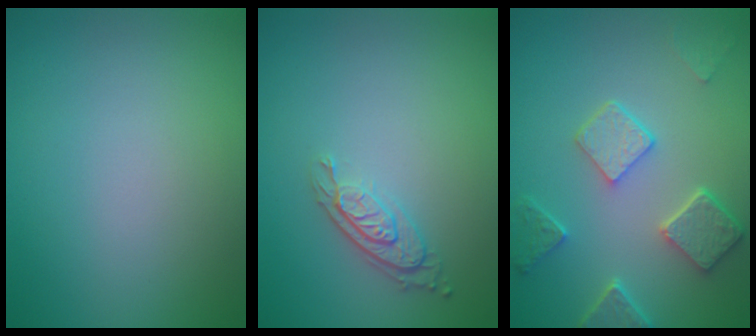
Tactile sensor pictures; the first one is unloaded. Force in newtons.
{"total": 2.9, "press": 2.2, "slide": 1.9}
{"total": 4.7, "press": 3.7, "slide": 2.9}